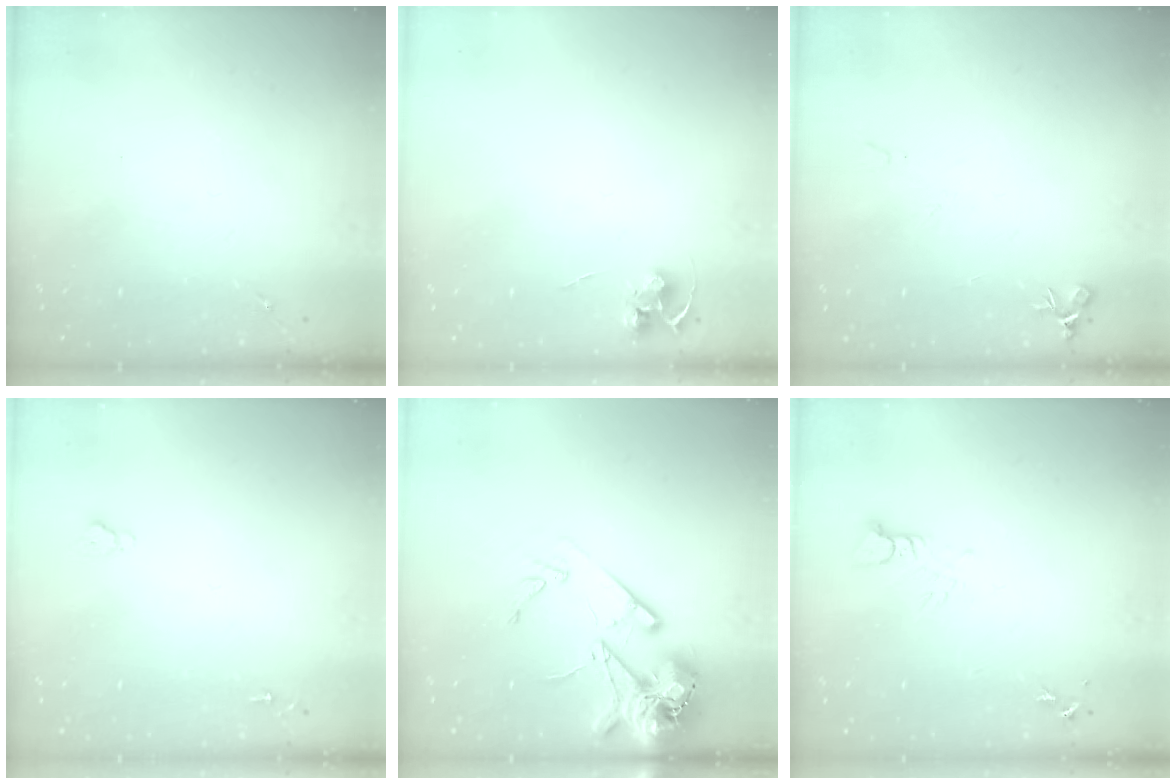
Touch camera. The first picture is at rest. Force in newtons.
{"total": 5.7, "press": 5.6, "slide": 0.4}
{"total": 6.9, "press": 6.9, "slide": 0.7}
{"total": 2.6, "press": 2.5, "slide": 0.3}
{"total": 18.0, "press": 17.8, "slide": 2.8}
{"total": 3.5, "press": 3.5, "slide": 0.2}